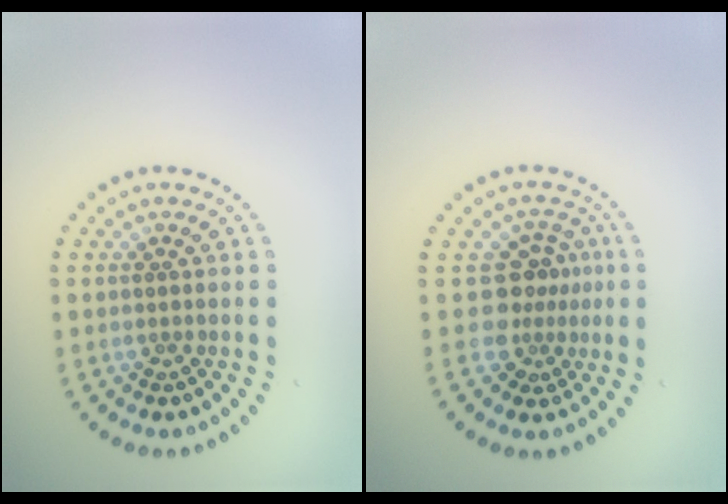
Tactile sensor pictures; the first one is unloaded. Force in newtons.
{"total": 3.2, "press": 2.2, "slide": 2.4}